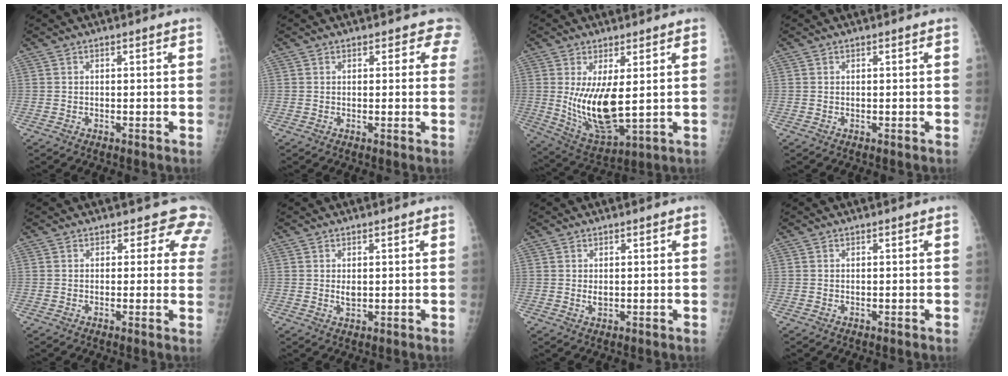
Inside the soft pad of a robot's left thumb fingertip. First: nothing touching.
{"total": 2.8, "force": [2.3, 1.6, 0.5], "torque": [0.029, -0.008, 0.008]}
{"total": 12.1, "force": [1.0, 4.7, 11.1], "torque": [-0.202, -0.031, 0.039]}
{"total": 0.0}
{"total": 5.9, "force": [4.8, 3.2, 0.9], "torque": [0.035, -0.020, 0.029]}
{"total": 1.8, "force": [0.5, 1.0, 1.4], "torque": [-0.019, -0.005, 0.009]}
{"total": 1.4, "force": [0.4, 0.8, 1.1], "torque": [-0.014, -0.004, 0.008]}
{"total": 0.0}